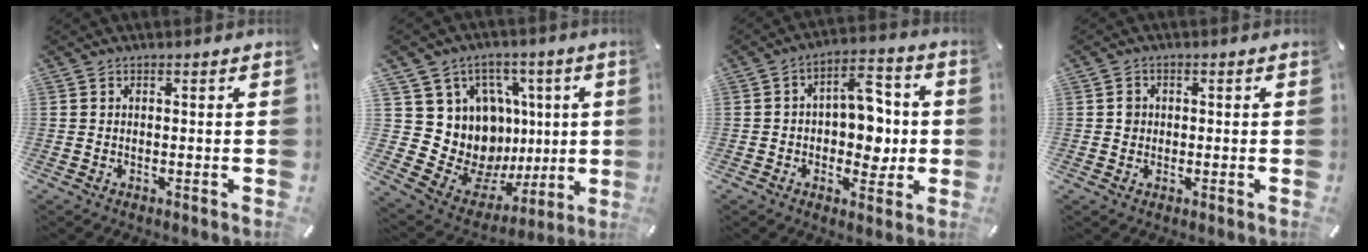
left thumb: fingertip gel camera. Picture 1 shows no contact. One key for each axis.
{"total": 14.9, "fx": 1.8, "fy": 14.0, "fz": 4.7, "tx": -0.052, "ty": -0.056, "tz": 0.071}
{"total": 11.0, "fx": -0.6, "fy": 7.7, "fz": 7.9, "tx": -0.093, "ty": 0.009, "tz": -0.008}
{"total": 2.0, "fx": -0.1, "fy": 1.9, "fz": 0.7, "tx": -0.006, "ty": 0.004, "tz": -0.007}